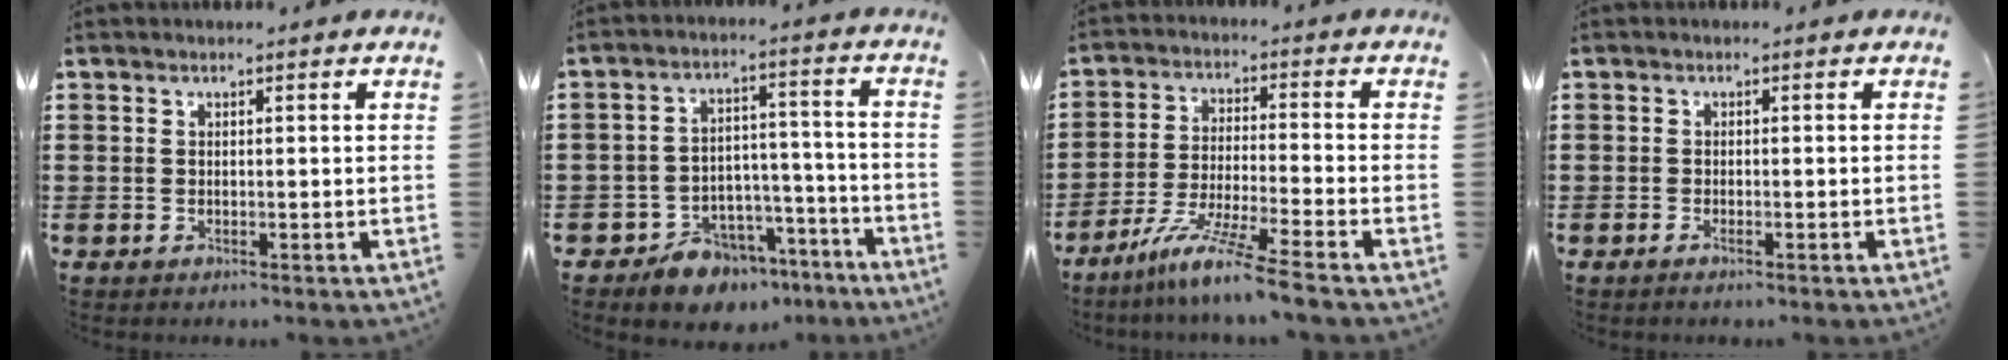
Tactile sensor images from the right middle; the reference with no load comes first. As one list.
[{"total": 7.3, "force": [-6.5, 3.3, 1.0], "torque": [-0.021, 0.036, -0.123]}, {"total": 8.6, "force": [-7.0, -0.7, 5.1], "torque": [-0.098, -0.014, -0.136]}, {"total": 0.7, "force": [-0.4, 0.1, 0.5], "torque": [-0.012, -0.004, -0.007]}]